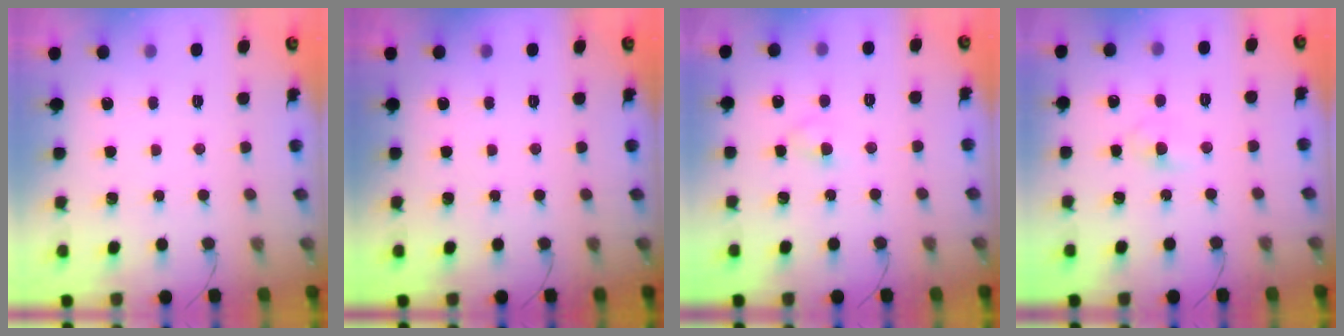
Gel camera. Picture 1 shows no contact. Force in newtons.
{"total": 0.0}
{"total": 2.7, "press": 2.6, "slide": 1.0}
{"total": 3.2, "press": 3.0, "slide": 1.1}